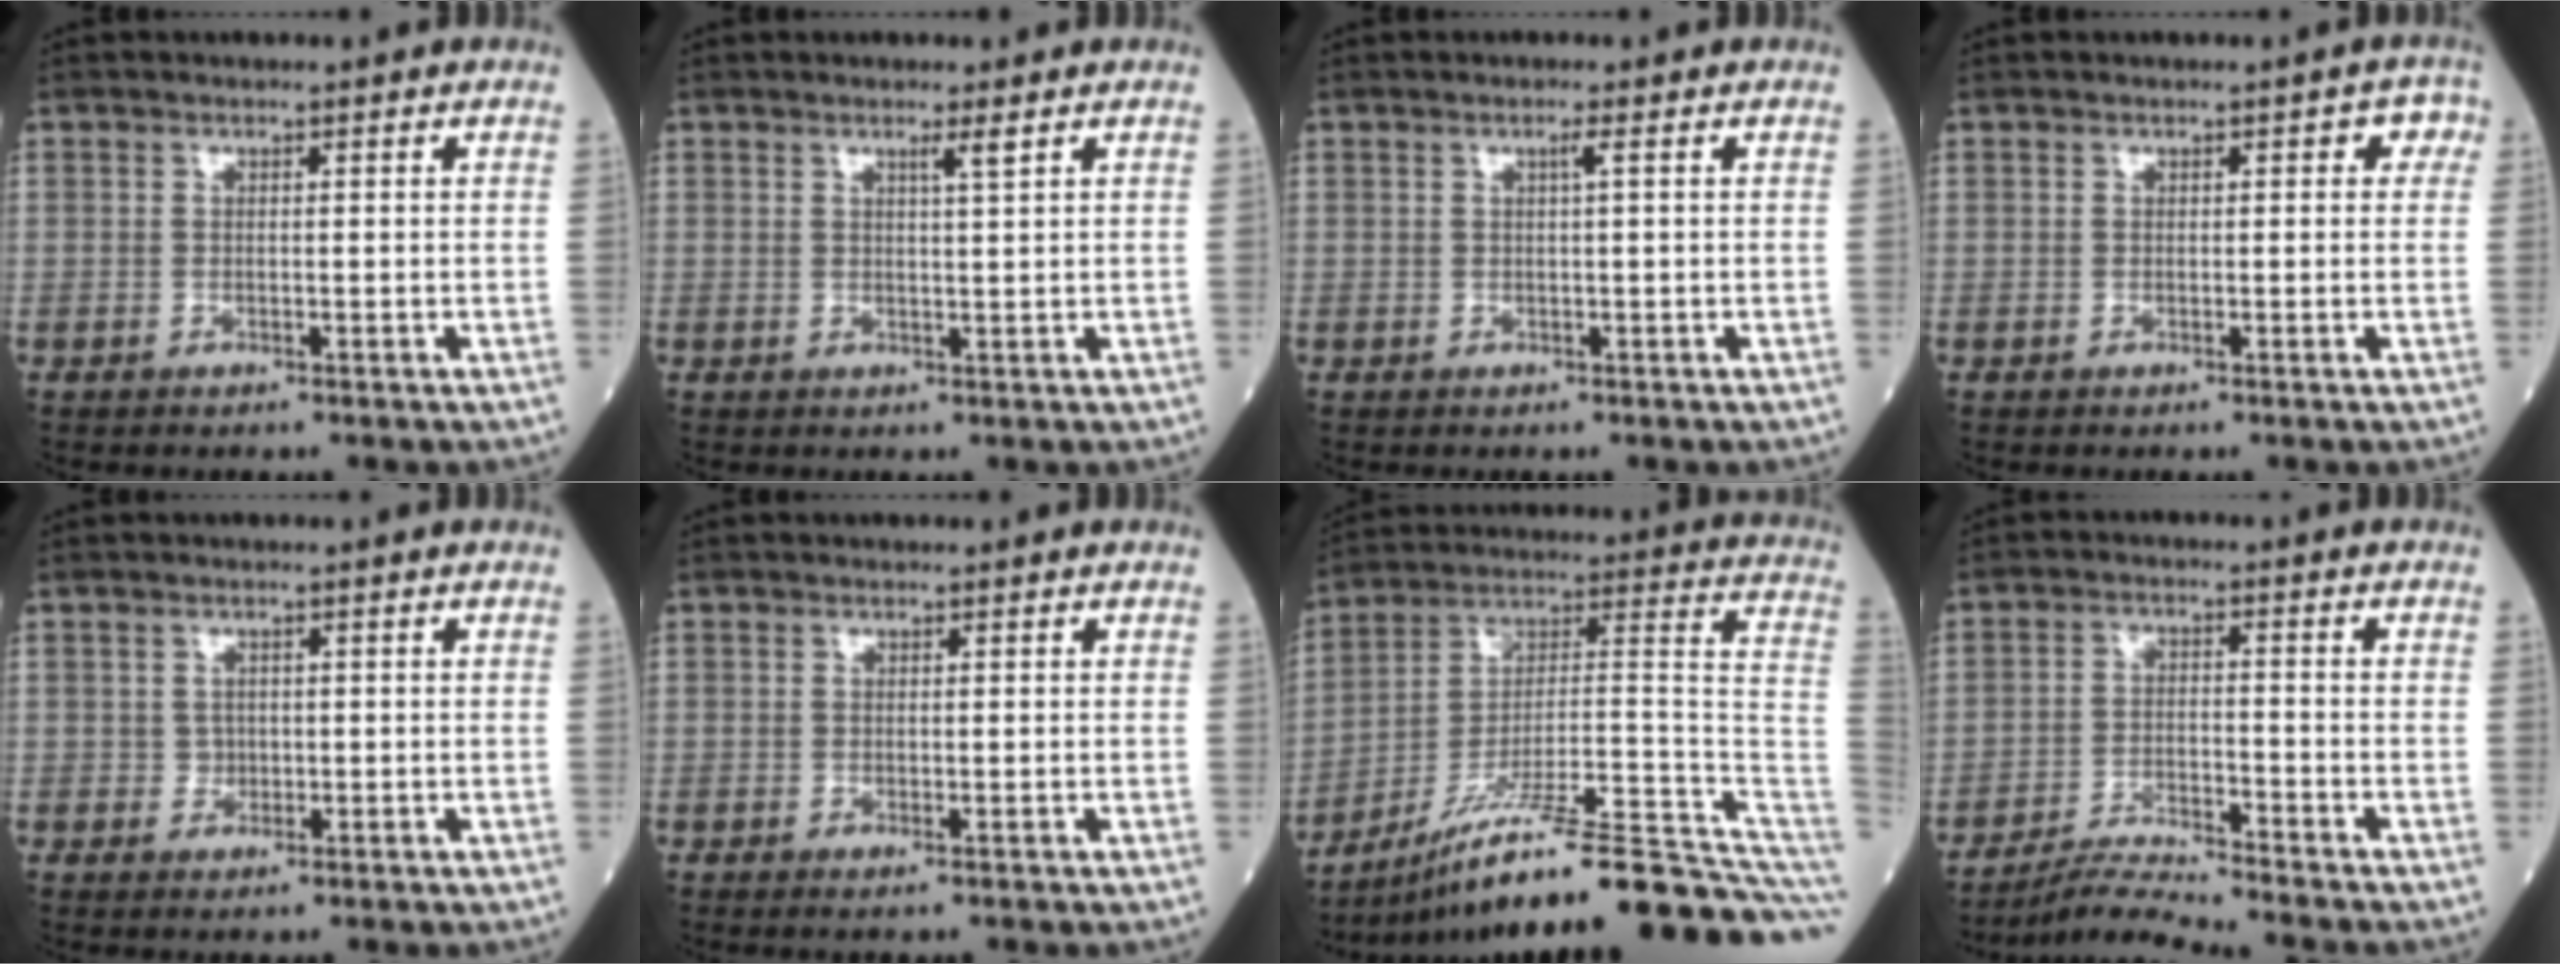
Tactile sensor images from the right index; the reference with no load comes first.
{"total": 1.6, "force": [1.0, -0.4, 1.2], "torque": [-0.024, -0.004, 0.019]}
{"total": 0.9, "force": [0.3, -0.3, 0.8], "torque": [-0.018, 0.000, 0.006]}
{"total": 2.1, "force": [0.5, 1.1, 1.6], "torque": [-0.012, 0.020, 0.003]}
{"total": 1.3, "force": [-0.1, 1.2, 0.5], "torque": [-0.006, 0.002, 0.000]}
{"total": 0.7, "force": [-0.3, 0.0, 0.6], "torque": [-0.013, -0.002, -0.004]}
{"total": 25.4, "force": [-19.9, 0.5, 15.8], "torque": [-0.144, 0.036, -0.310]}
{"total": 6.2, "force": [-5.9, -1.6, 0.9], "torque": [-0.020, -0.016, -0.110]}